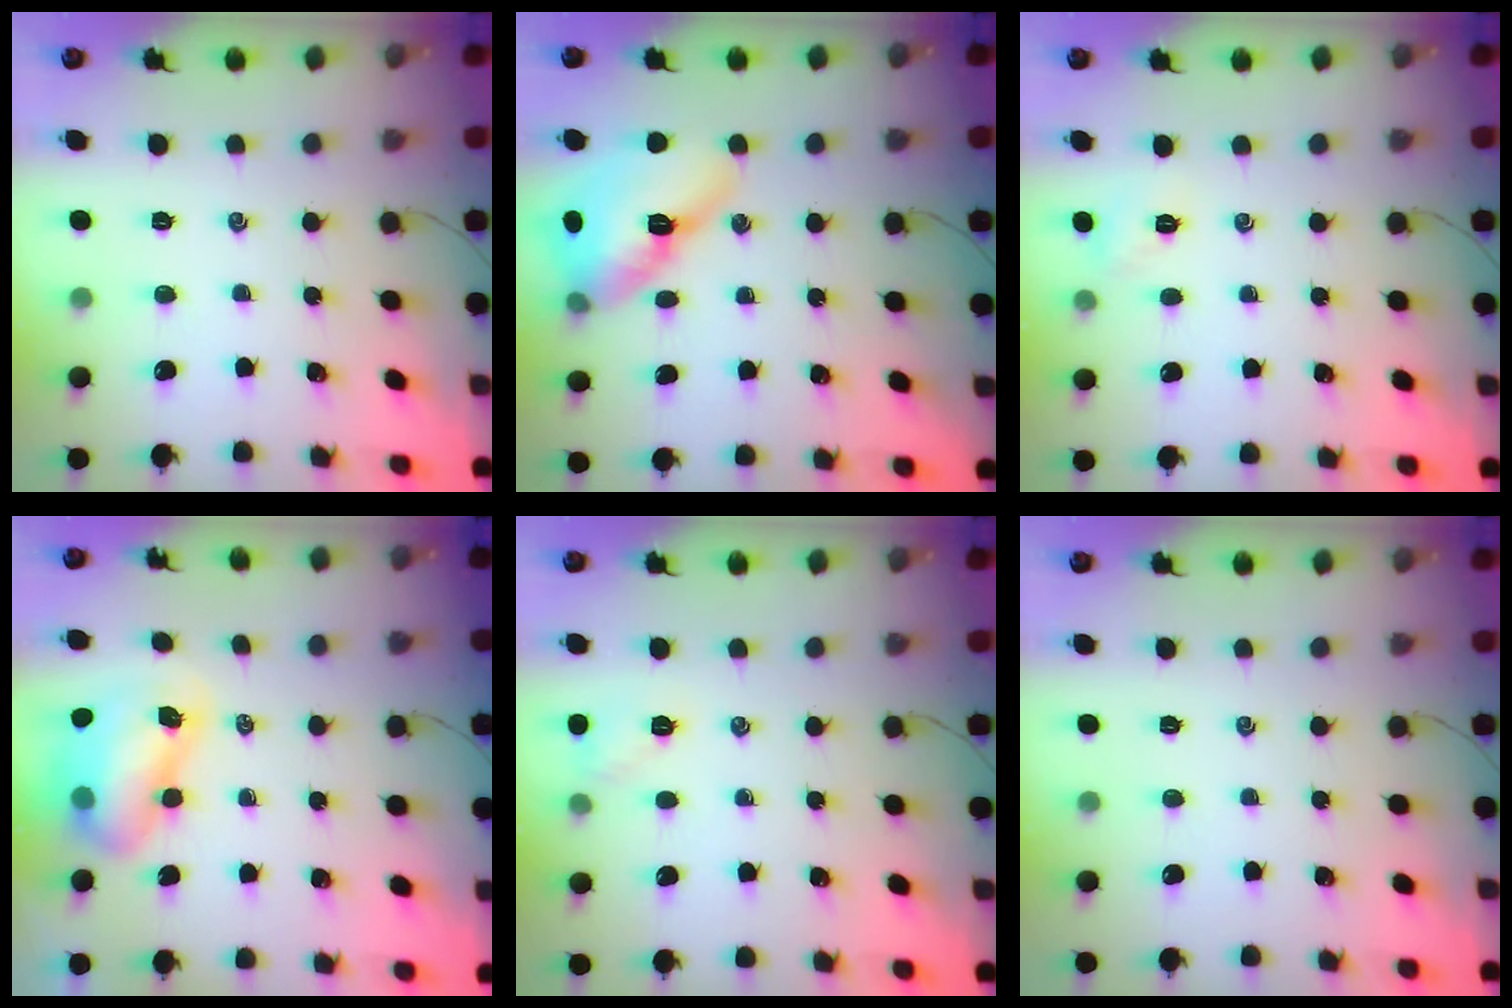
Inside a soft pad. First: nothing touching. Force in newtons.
{"total": 16.4, "press": 16.0, "slide": 3.7}
{"total": 2.2, "press": 2.2, "slide": 0.5}
{"total": 8.5, "press": 8.2, "slide": 2.1}
{"total": 5.9, "press": 5.7, "slide": 1.3}
{"total": 0.0}